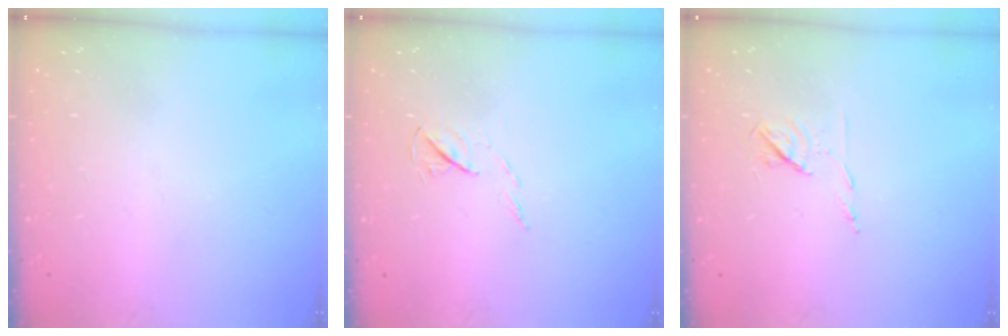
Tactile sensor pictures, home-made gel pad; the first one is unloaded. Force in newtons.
{"total": 5.0, "press": 5.0, "slide": 0.7}
{"total": 6.4, "press": 6.3, "slide": 0.9}